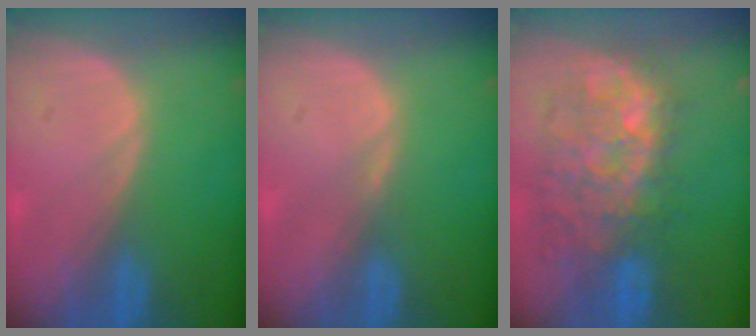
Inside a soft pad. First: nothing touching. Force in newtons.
{"total": 0.7, "press": 0.7, "slide": 0.2}
{"total": 10.5, "press": 9.9, "slide": 3.4}